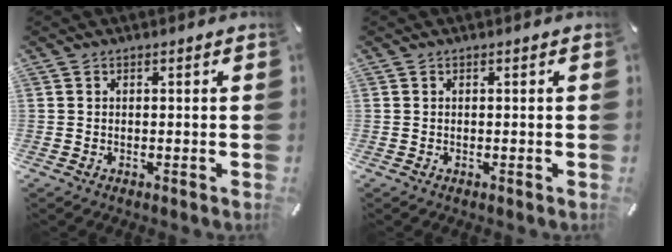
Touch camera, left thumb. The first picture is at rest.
{"total": 0.0}